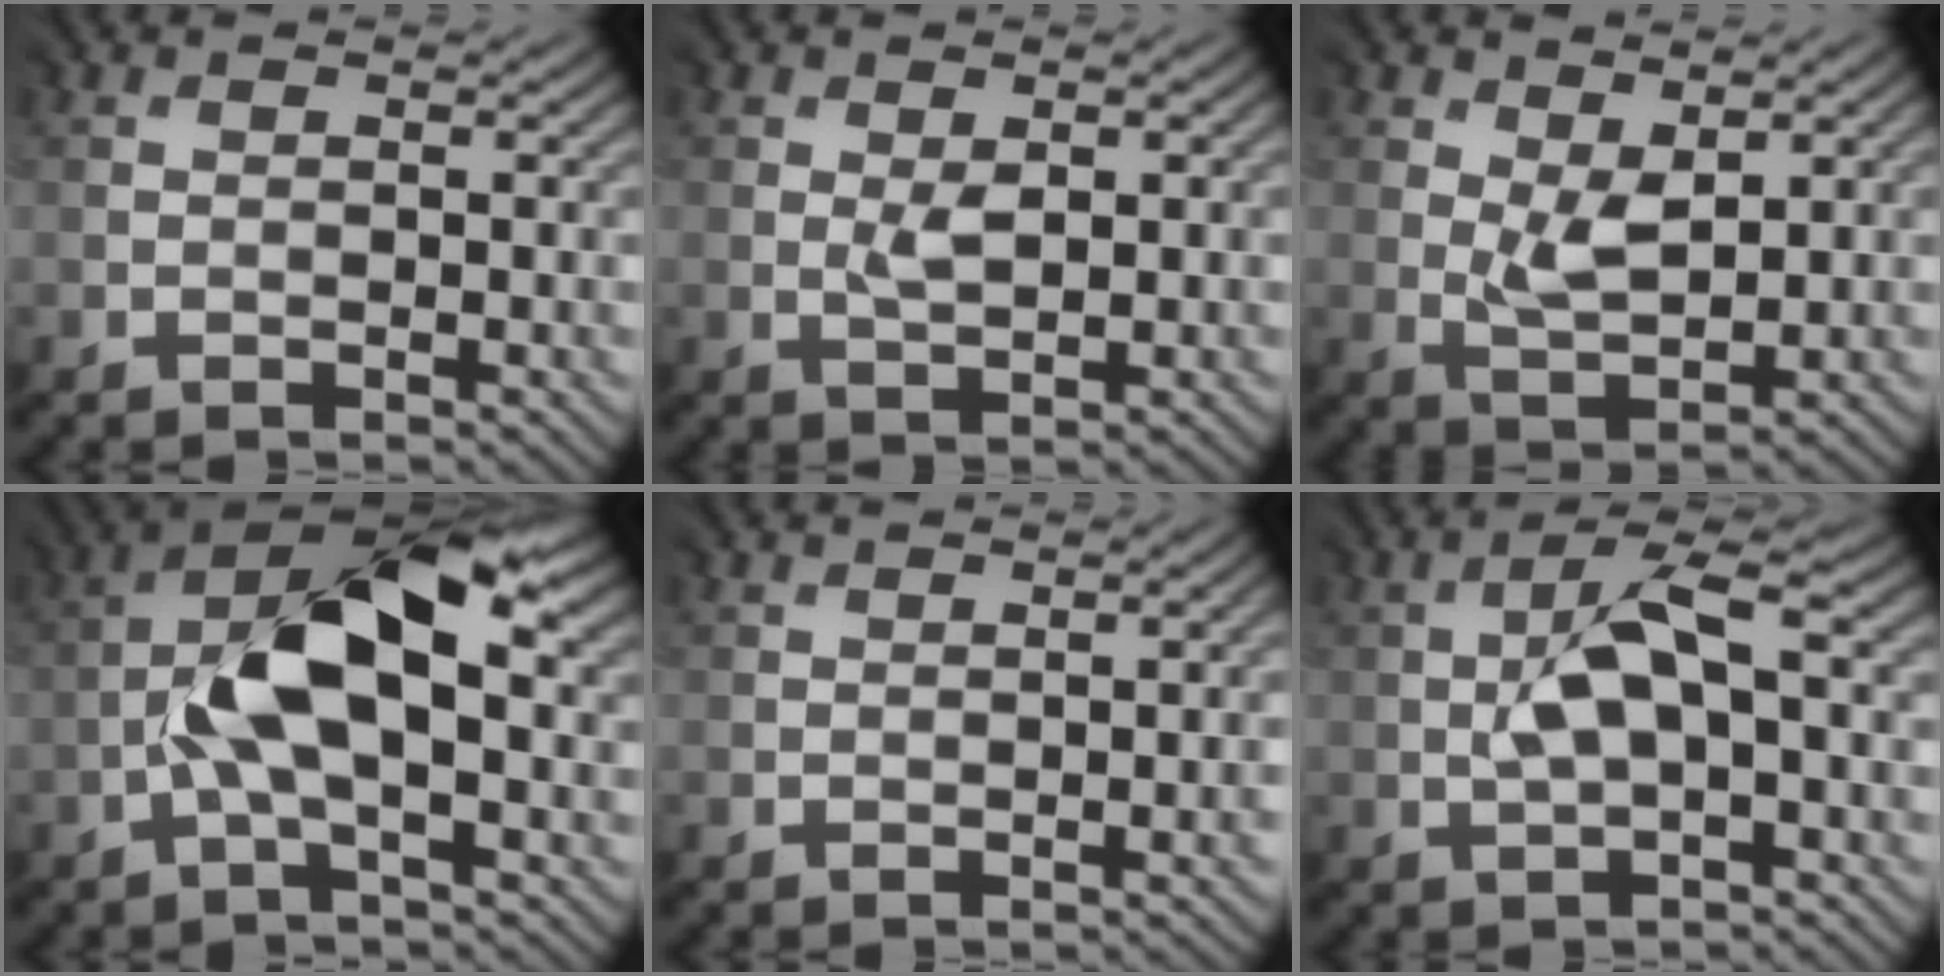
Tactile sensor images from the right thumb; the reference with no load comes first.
{"total": 1.2, "force": [0.6, 0.8, 0.7], "torque": [-0.023, -0.002, 0.017]}
{"total": 3.0, "force": [1.6, 1.7, 1.8], "torque": [-0.050, -0.008, 0.041]}
{"total": 10.5, "force": [-0.7, 4.7, 9.4], "torque": [-0.176, 0.025, -0.019]}
{"total": 1.4, "force": [-0.5, 0.3, 1.3], "torque": [-0.009, 0.000, -0.006]}
{"total": 4.3, "force": [0.0, 1.7, 3.9], "torque": [-0.088, 0.014, 0.000]}